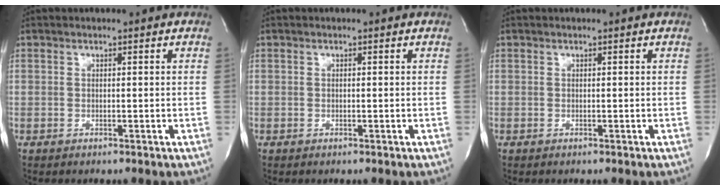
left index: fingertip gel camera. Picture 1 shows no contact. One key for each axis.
{"total": 0.0}
{"total": 0.0}